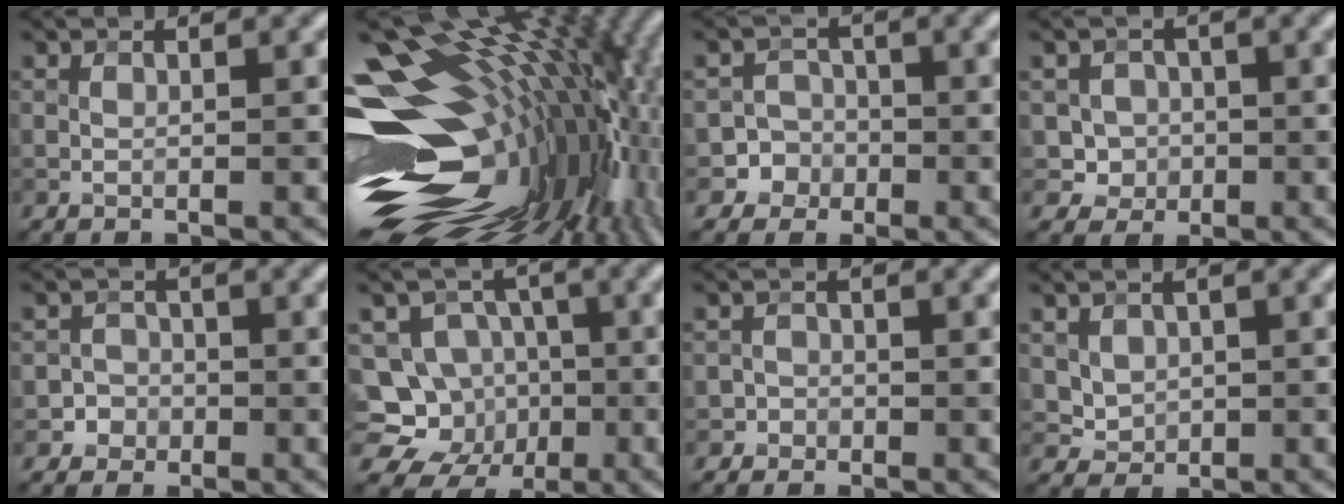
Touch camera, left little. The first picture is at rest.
{"total": 20.0, "force": [0.7, 12.2, 15.9], "torque": [-0.272, -0.003, 0.006]}
{"total": 3.8, "force": [-1.8, 3.3, 0.0], "torque": [0.039, 0.004, -0.047]}
{"total": 3.4, "force": [0.4, 3.2, 1.0], "torque": [-0.012, -0.002, 0.005]}
{"total": 2.1, "force": [-1.0, 1.8, -0.1], "torque": [0.029, 0.006, -0.027]}
{"total": 9.9, "force": [-3.0, 8.8, 3.3], "torque": [-0.051, 0.012, -0.074]}
{"total": 1.1, "force": [-0.7, 0.8, -0.3], "torque": [0.023, 0.002, -0.013]}
{"total": 2.2, "force": [0.7, 1.9, 1.0], "torque": [-0.027, -0.011, 0.030]}